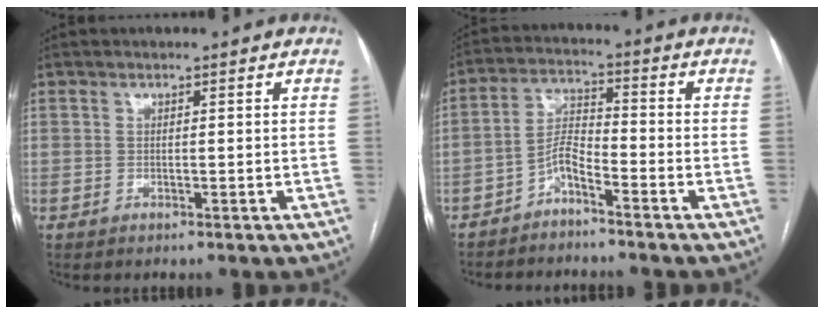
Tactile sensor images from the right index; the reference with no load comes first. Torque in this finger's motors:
{"motor_torque": [0.03, 0.00, 0.08, 0.04]}